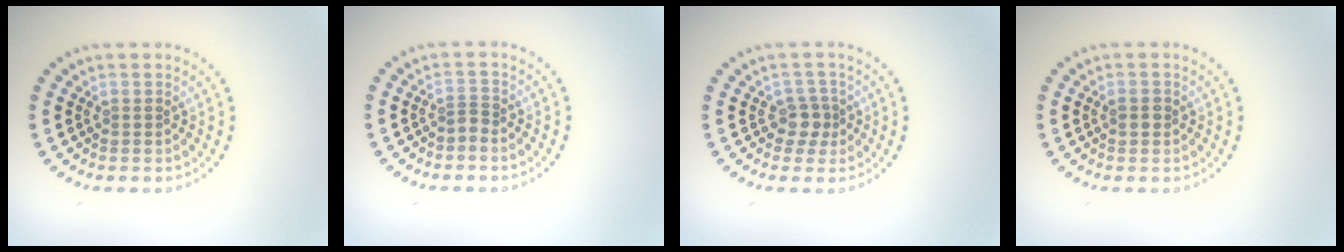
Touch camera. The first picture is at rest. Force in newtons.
{"total": 0.8, "press": 0.5, "slide": 0.7}
{"total": 1.8, "press": 1.5, "slide": 1.0}
{"total": 1.2, "press": 1.2, "slide": 0.1}